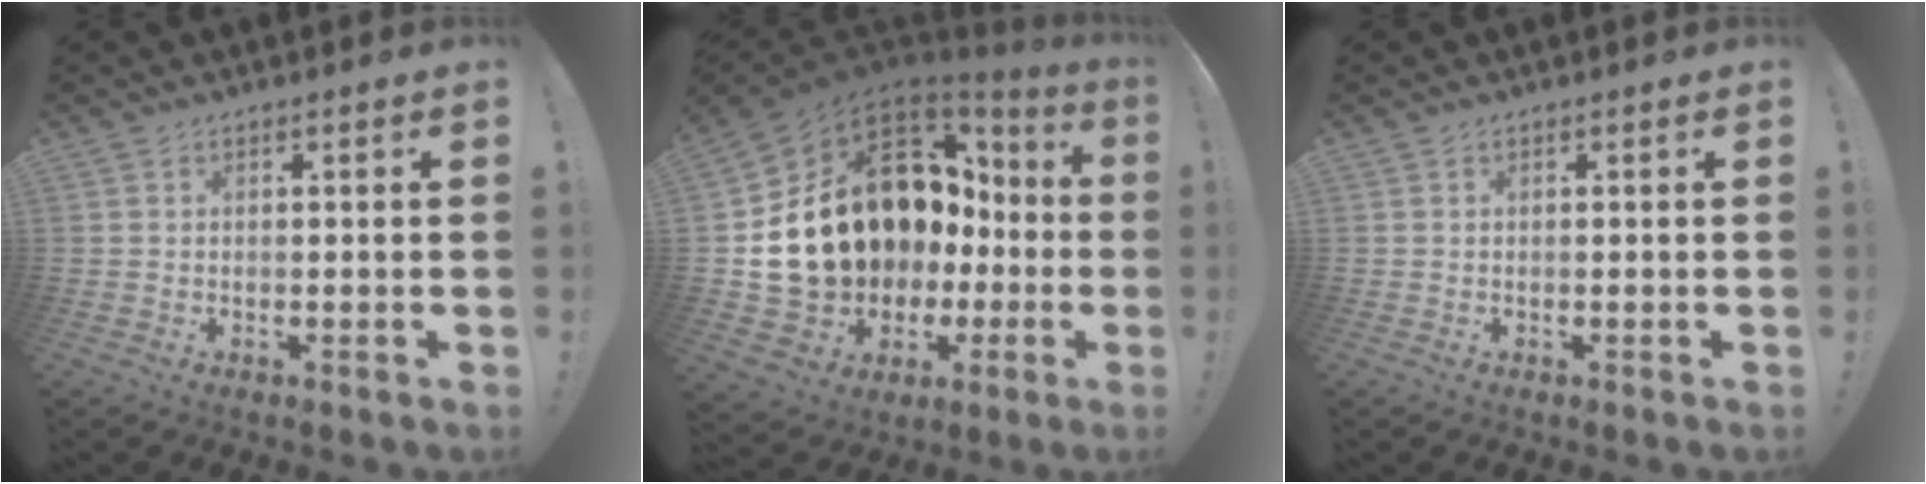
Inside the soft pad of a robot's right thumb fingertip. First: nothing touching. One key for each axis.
{"total": 19.8, "fx": 4.6, "fy": 15.1, "fz": 12.0, "tx": -0.200, "ty": -0.049, "tz": 0.144}
{"total": 0.0}